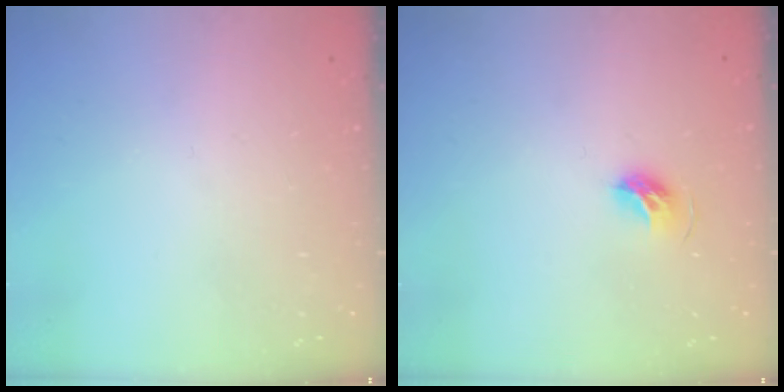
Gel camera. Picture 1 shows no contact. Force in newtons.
{"total": 6.2, "press": 6.1, "slide": 1.2}